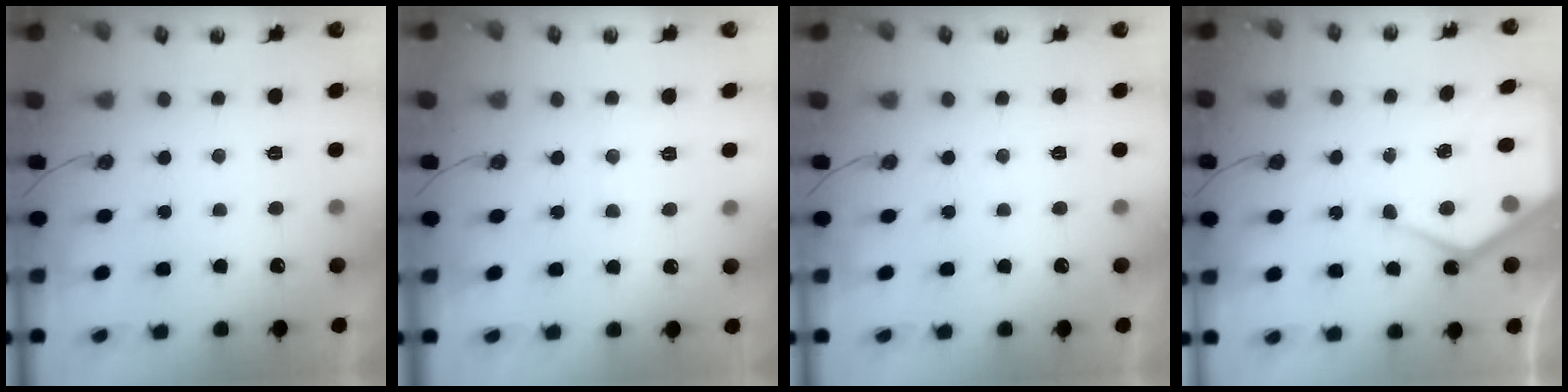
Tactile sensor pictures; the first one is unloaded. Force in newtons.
{"total": 4.4, "press": 4.4, "slide": 0.7}
{"total": 0.0}
{"total": 11.1, "press": 11.0, "slide": 1.0}